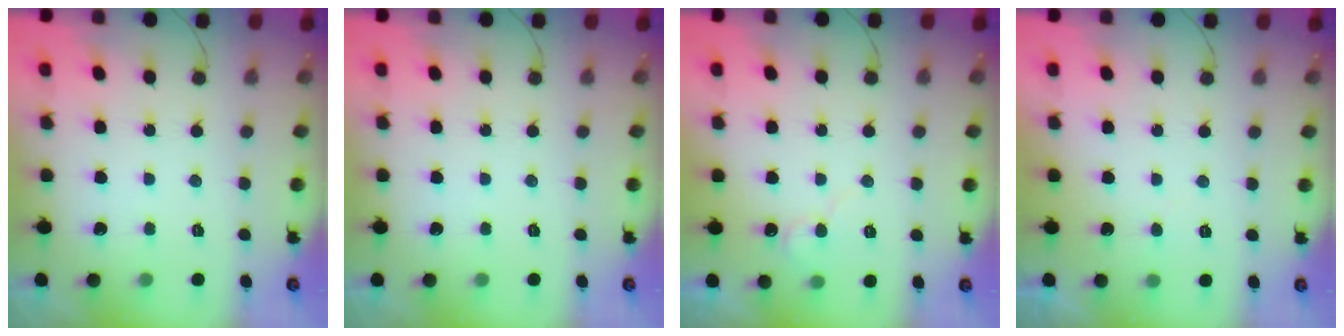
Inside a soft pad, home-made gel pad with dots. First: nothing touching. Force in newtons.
{"total": 0.0}
{"total": 5.9, "press": 5.8, "slide": 0.5}
{"total": 2.3, "press": 2.3, "slide": 0.2}